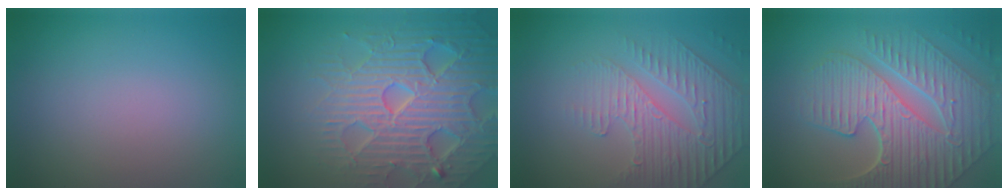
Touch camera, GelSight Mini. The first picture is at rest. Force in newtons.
{"total": 7.4, "press": 7.3, "slide": 1.5}
{"total": 4.5, "press": 3.5, "slide": 2.9}
{"total": 9.8, "press": 6.5, "slide": 7.3}